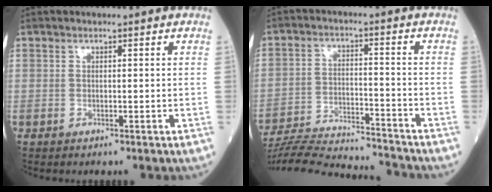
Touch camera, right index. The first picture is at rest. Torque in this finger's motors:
{"motor_torque": [-1.33, -0.81, -1.01, -0.21]}